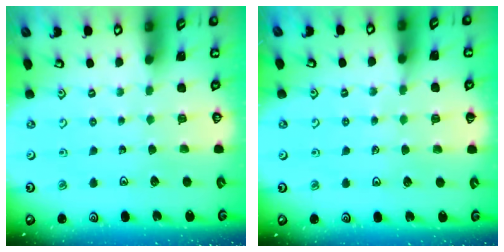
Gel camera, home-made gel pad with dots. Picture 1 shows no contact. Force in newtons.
{"total": 5.1, "press": 5.0, "slide": 0.8}